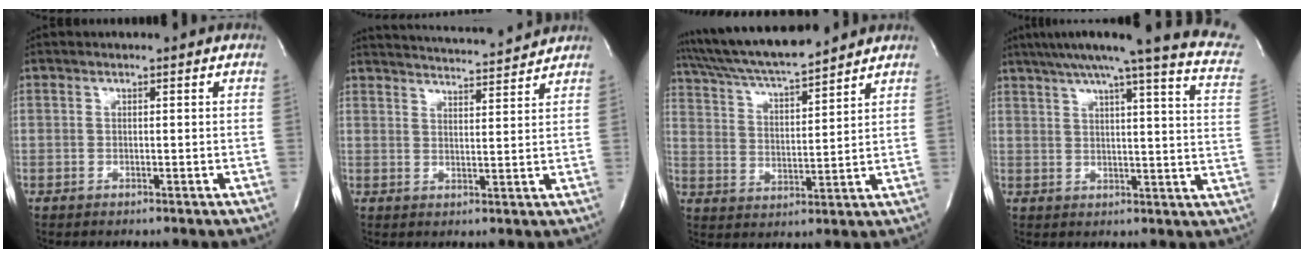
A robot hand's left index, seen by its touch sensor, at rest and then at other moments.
{"total": 13.1, "force": [12.8, 0.2, 3.1], "torque": [-0.054, -0.003, 0.174]}
{"total": 14.8, "force": [13.5, 1.2, 6.0], "torque": [-0.118, 0.016, 0.234]}
{"total": 20.7, "force": [16.3, 0.6, 12.7], "torque": [-0.182, -0.026, 0.188]}